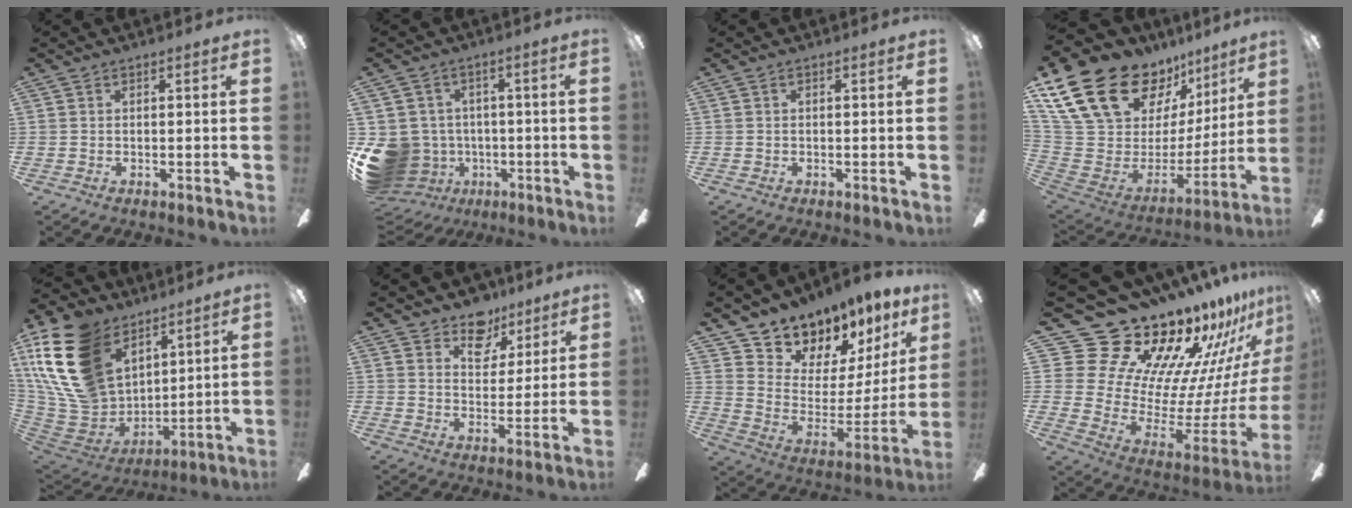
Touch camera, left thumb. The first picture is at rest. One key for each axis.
{"total": 12.0, "fx": -2.9, "fy": 10.8, "fz": 4.2, "tx": -0.132, "ty": 0.016, "tz": -0.045}
{"total": 0.0}
{"total": 26.0, "fx": 17.4, "fy": 13.6, "fz": 13.8, "tx": -0.260, "ty": -0.114, "tz": 0.336}
{"total": 24.0, "fx": 11.6, "fy": 16.2, "fz": 13.4, "tx": -0.323, "ty": -0.051, "tz": 0.217}
{"total": 9.3, "fx": 6.8, "fy": 5.9, "fz": 2.6, "tx": -0.033, "ty": -0.045, "tz": 0.125}
{"total": 8.2, "fx": 6.8, "fy": 4.7, "fz": -0.2, "tx": -0.013, "ty": -0.090, "tz": 0.123}
{"total": 25.0, "fx": 19.6, "fy": 11.8, "fz": 9.9, "tx": -0.141, "ty": -0.194, "tz": 0.397}